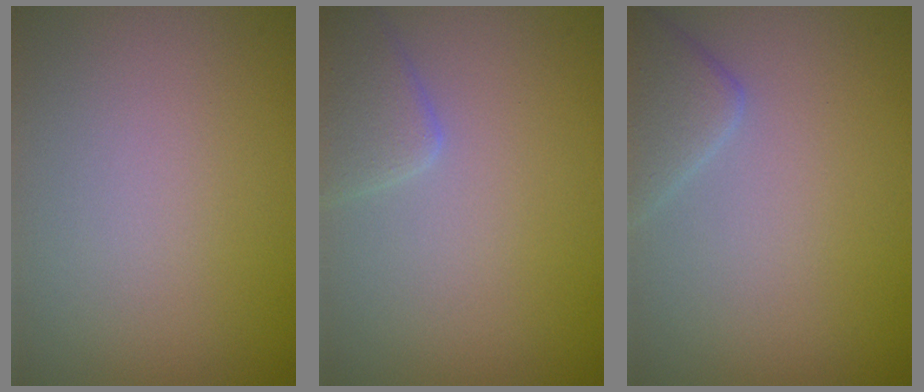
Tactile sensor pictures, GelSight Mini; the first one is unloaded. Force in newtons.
{"total": 2.4, "press": 2.4, "slide": 0.1}
{"total": 2.7, "press": 2.7, "slide": 0.2}